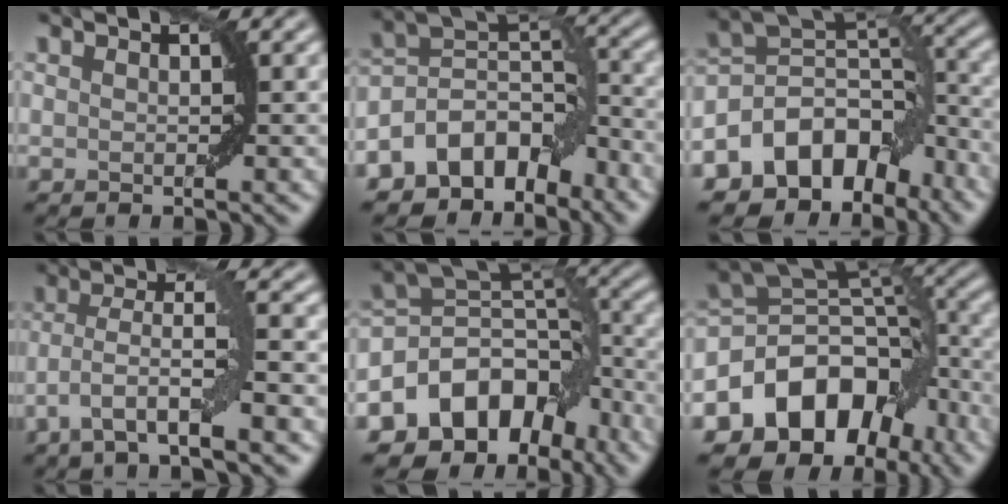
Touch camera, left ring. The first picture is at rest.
{"total": 8.5, "force": [-5.4, 5.3, 4.0], "torque": [-0.052, 0.010, -0.107]}
{"total": 10.0, "force": [-5.5, 6.7, 5.1], "torque": [-0.074, 0.012, -0.105]}
{"total": 5.4, "force": [-2.4, 0.7, 4.8], "torque": [-0.090, 0.007, -0.049]}
{"total": 11.3, "force": [-5.9, 7.7, 5.8], "torque": [-0.092, 0.012, -0.107]}
{"total": 11.9, "force": [-5.9, 8.3, 6.0], "torque": [-0.099, 0.012, -0.109]}